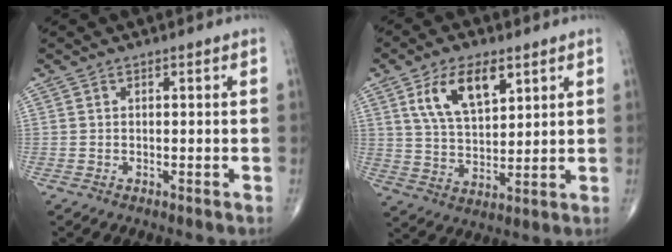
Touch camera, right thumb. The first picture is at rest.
{"total": 11.3, "force": [5.3, 5.6, 8.2], "torque": [-0.133, -0.020, 0.106]}